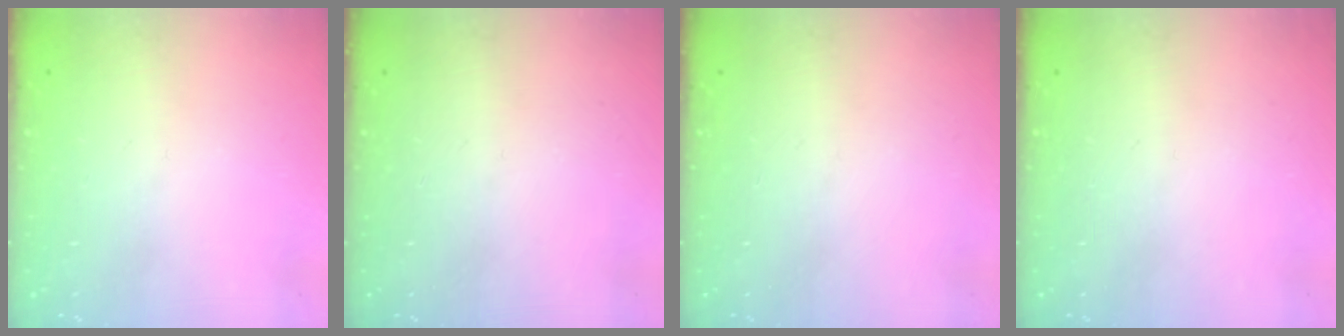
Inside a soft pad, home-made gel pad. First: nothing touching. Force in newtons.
{"total": 0.0}
{"total": 0.0}
{"total": 0.0}